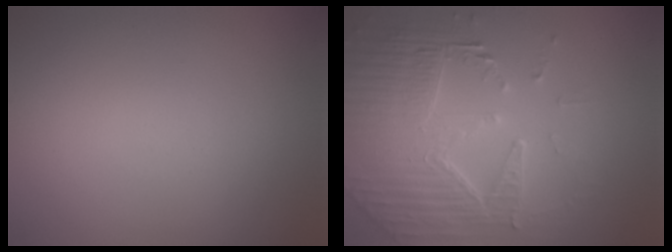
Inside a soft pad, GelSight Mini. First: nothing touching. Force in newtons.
{"total": 6.5, "press": 5.1, "slide": 4.1}